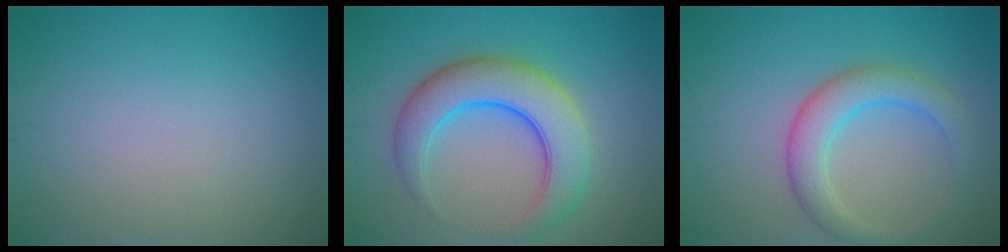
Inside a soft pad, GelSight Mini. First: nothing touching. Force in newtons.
{"total": 7.0, "press": 7.0, "slide": 0.2}
{"total": 4.3, "press": 4.3, "slide": 0.3}